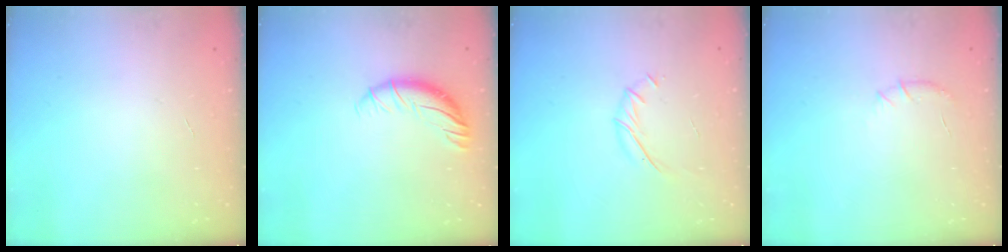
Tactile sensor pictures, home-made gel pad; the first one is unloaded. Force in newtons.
{"total": 8.5, "press": 8.5, "slide": 0.6}
{"total": 6.3, "press": 6.2, "slide": 1.2}
{"total": 5.7, "press": 5.6, "slide": 1.5}